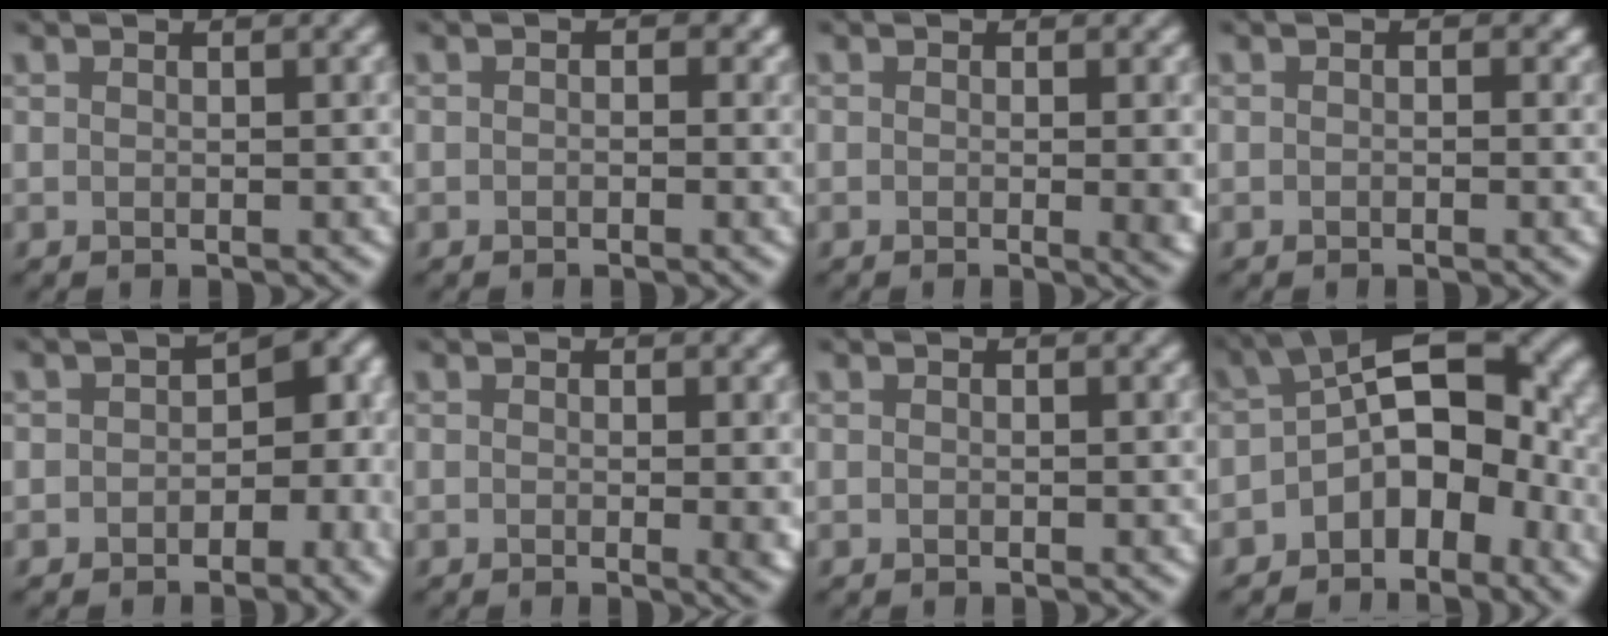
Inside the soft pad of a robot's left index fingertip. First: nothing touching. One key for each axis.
{"total": 1.0, "fx": -0.1, "fy": 0.8, "fz": 0.6, "tx": -0.008, "ty": -0.004, "tz": -0.006}
{"total": 3.1, "fx": -0.3, "fy": 1.1, "fz": 2.8, "tx": -0.027, "ty": -0.007, "tz": -0.002}
{"total": 0.7, "fx": -0.2, "fy": 0.5, "fz": 0.4, "tx": -0.003, "ty": -0.003, "tz": -0.004}
{"total": 5.9, "fx": -1.1, "fy": 4.2, "fz": 4.0, "tx": -0.012, "ty": 0.011, "tz": -0.027}
{"total": 2.4, "fx": -0.3, "fy": 0.8, "fz": 2.3, "tx": -0.025, "ty": -0.008, "tz": -0.003}
{"total": 0.0}
{"total": 8.5, "fx": -2.7, "fy": 5.0, "fz": 6.4, "tx": -0.078, "ty": 0.017, "tz": -0.059}